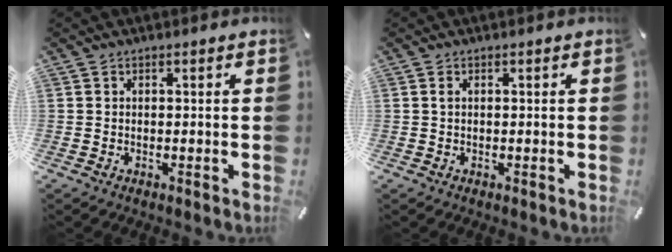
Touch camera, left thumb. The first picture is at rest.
{"total": 0.7, "force": [0.1, 0.2, 0.7], "torque": [-0.013, 0.002, 0.001]}